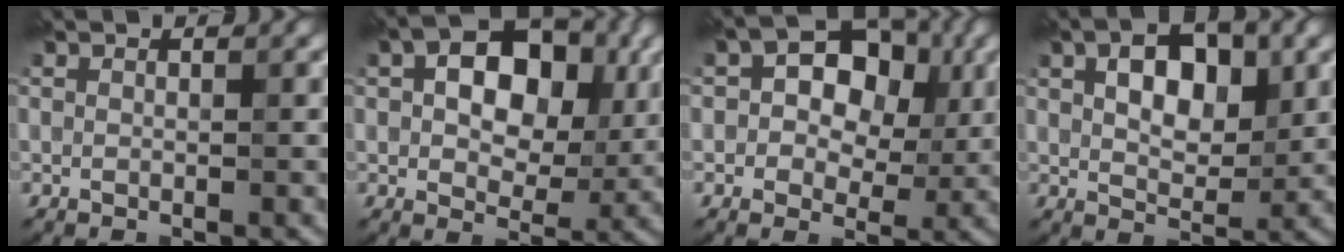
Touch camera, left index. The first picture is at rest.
{"total": 10.2, "force": [2.3, 6.4, 7.6], "torque": [-0.096, 0.014, 0.025]}
{"total": 8.1, "force": [1.7, 5.6, 5.6], "torque": [-0.057, 0.021, 0.001]}
{"total": 5.3, "force": [1.6, 3.0, 4.1], "torque": [-0.064, 0.003, 0.025]}